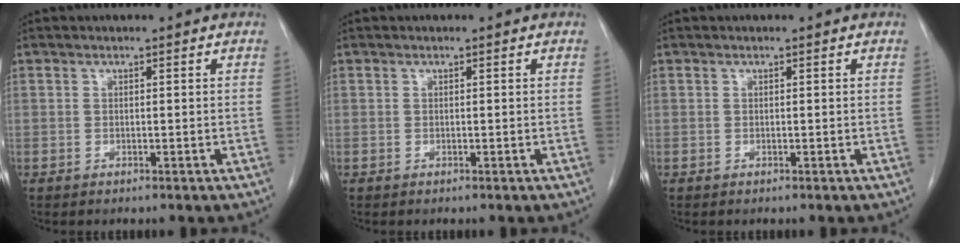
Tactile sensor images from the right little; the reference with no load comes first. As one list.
[{"total": 0.0}, {"total": 0.0}]